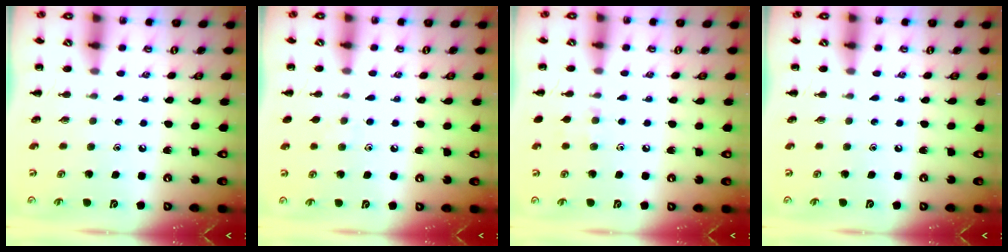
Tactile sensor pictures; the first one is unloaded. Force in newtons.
{"total": 3.2, "press": 3.0, "slide": 1.3}
{"total": 5.9, "press": 5.7, "slide": 1.7}
{"total": 0.0}